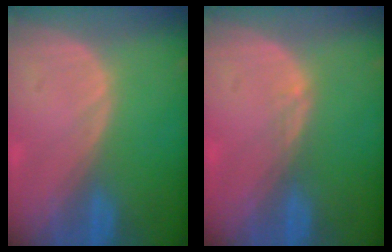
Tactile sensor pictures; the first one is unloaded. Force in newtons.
{"total": 1.0, "press": 0.7, "slide": 0.7}